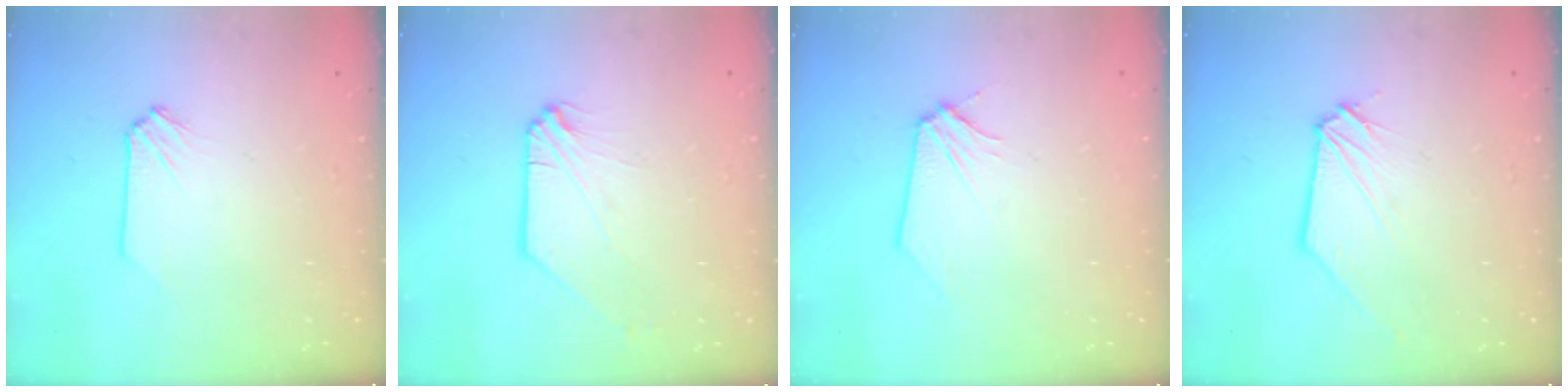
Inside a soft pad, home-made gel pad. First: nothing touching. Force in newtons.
{"total": 0.9, "press": 0.9, "slide": 0.1}
{"total": 0.0}
{"total": 0.6, "press": 0.6, "slide": 0.0}